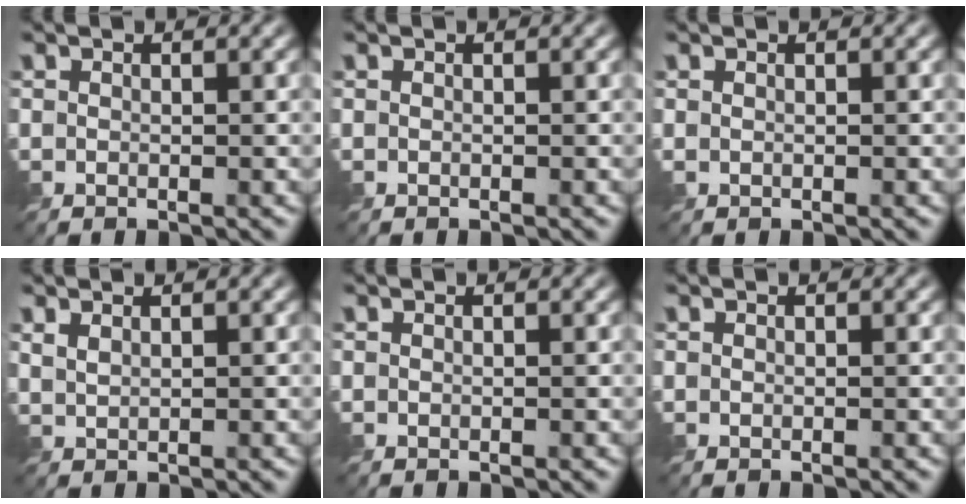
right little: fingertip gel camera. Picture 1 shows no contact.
{"total": 0.0}
{"total": 0.0}
{"total": 1.1, "force": [0.9, 0.4, 0.6], "torque": [-0.019, -0.001, 0.021]}
{"total": 0.0}
{"total": 0.0}